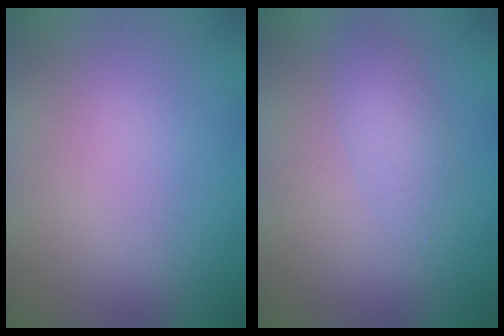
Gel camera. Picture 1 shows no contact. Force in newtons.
{"total": 2.0, "press": 2.0, "slide": 0.1}